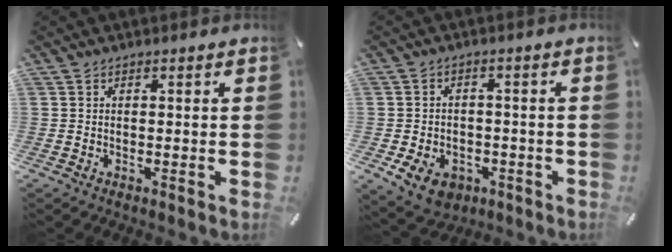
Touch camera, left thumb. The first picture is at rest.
{"total": 7.5, "force": [-3.1, 5.9, 3.5], "torque": [-0.072, 0.018, -0.057]}